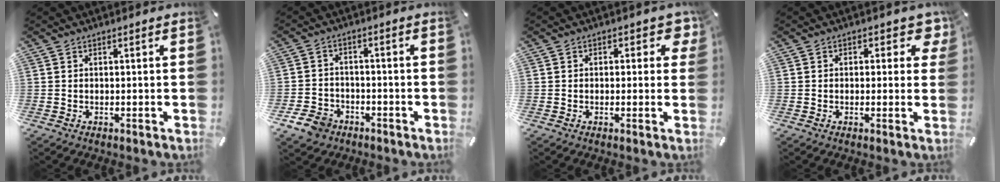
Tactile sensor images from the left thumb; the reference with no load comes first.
{"total": 6.5, "force": [-3.9, 4.8, 2.1], "torque": [-0.048, 0.023, -0.072]}
{"total": 3.3, "force": [0.9, 2.2, 2.3], "torque": [-0.007, -0.004, 0.007]}
{"total": 4.0, "force": [1.4, 2.7, 2.6], "torque": [-0.017, -0.007, 0.017]}